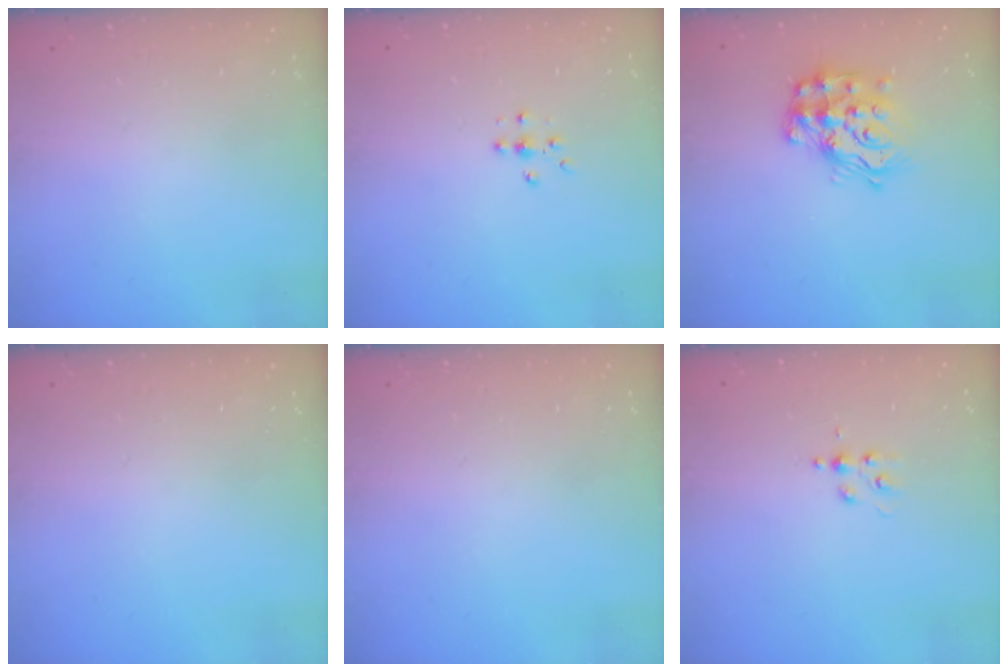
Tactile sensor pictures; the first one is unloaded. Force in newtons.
{"total": 4.7, "press": 4.6, "slide": 0.9}
{"total": 13.2, "press": 13.2, "slide": 1.0}
{"total": 0.0}
{"total": 0.0}
{"total": 3.5, "press": 3.5, "slide": 0.4}